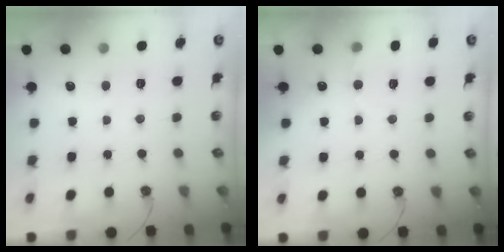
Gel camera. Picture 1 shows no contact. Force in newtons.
{"total": 4.4, "press": 4.3, "slide": 1.2}